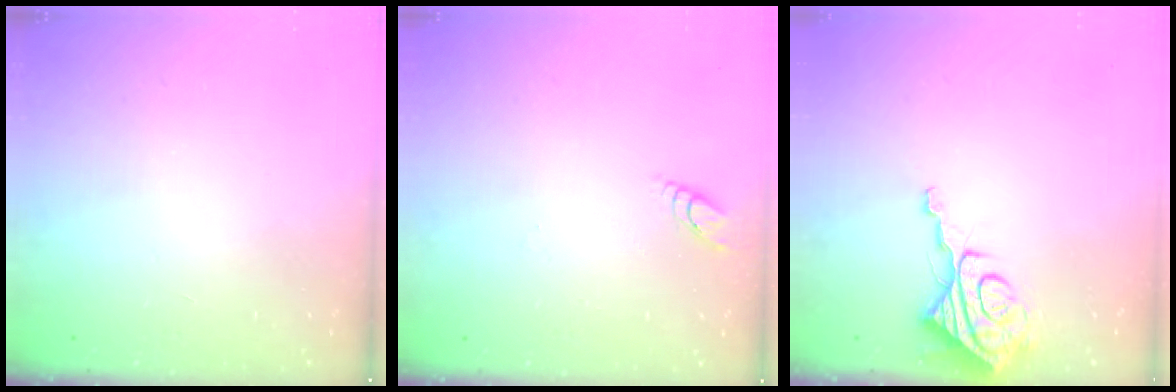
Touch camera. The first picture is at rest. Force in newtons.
{"total": 2.8, "press": 2.8, "slide": 0.2}
{"total": 9.8, "press": 9.7, "slide": 1.1}